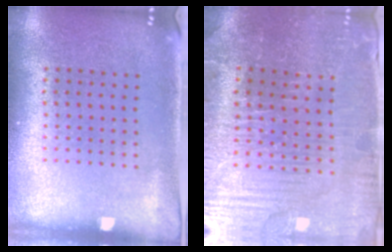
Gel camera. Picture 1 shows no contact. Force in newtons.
{"total": 3.7, "press": 3.7, "slide": 0.4}